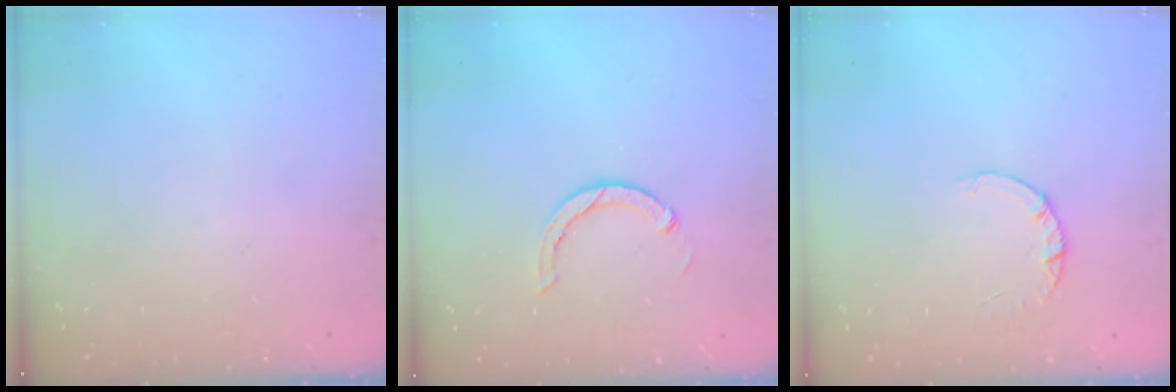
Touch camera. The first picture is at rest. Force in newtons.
{"total": 3.0, "press": 3.0, "slide": 0.1}
{"total": 1.8, "press": 1.8, "slide": 0.1}